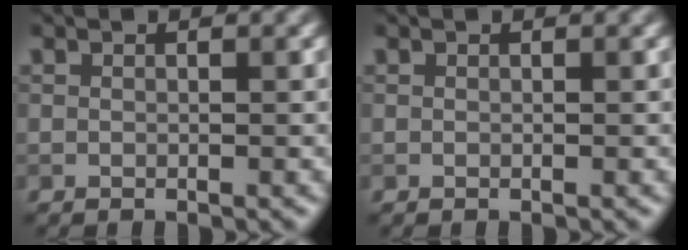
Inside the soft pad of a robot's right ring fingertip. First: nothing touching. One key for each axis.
{"total": 0.0}